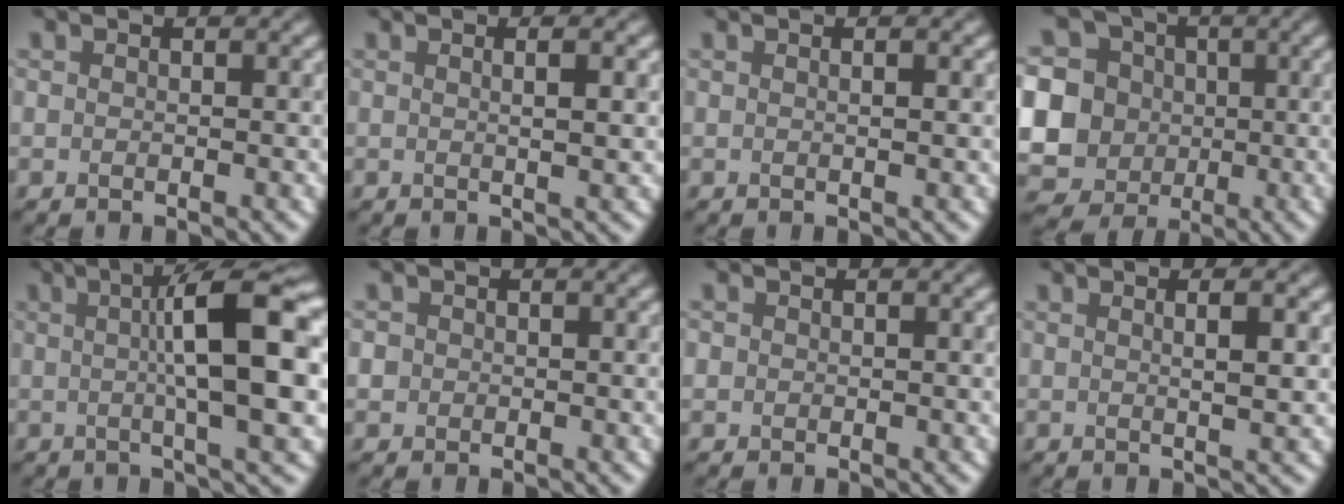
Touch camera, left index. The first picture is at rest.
{"total": 2.4, "force": [0.6, 0.5, 2.2], "torque": [-0.018, 0.004, -0.001]}
{"total": 1.1, "force": [0.4, 0.1, 1.0], "torque": [-0.010, -0.009, 0.004]}
{"total": 15.9, "force": [-0.8, 15.3, 4.2], "torque": [-0.145, -0.002, -0.034]}
{"total": 10.4, "force": [1.4, 2.1, 10.1], "torque": [-0.131, 0.015, 0.016]}
{"total": 1.3, "force": [0.2, 1.3, 0.3], "torque": [0.007, 0.005, -0.006]}
{"total": 0.5, "force": [0.1, 0.5, 0.0], "torque": [0.006, -0.005, 0.000]}
{"total": 2.7, "force": [0.6, 0.5, 2.6], "torque": [-0.026, 0.006, 0.001]}